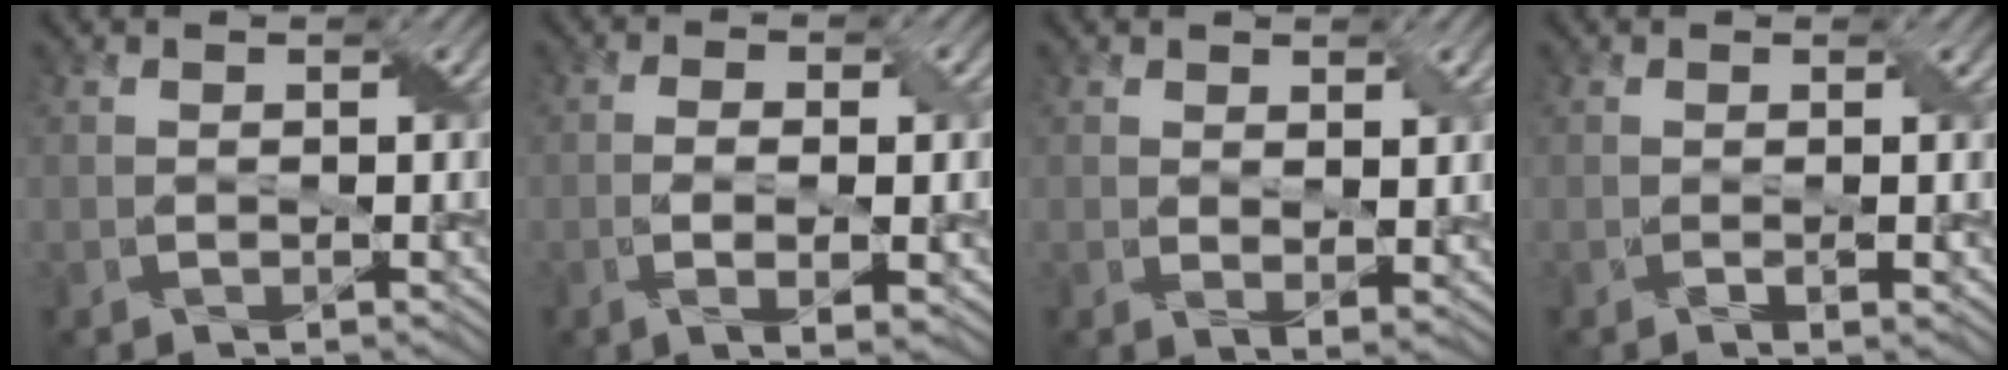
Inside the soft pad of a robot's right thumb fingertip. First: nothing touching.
{"total": 4.9, "force": [-1.2, 1.4, 4.6], "torque": [-0.086, -0.005, -0.015]}
{"total": 2.5, "force": [1.2, 1.1, 1.9], "torque": [-0.043, -0.010, 0.024]}
{"total": 1.6, "force": [0.0, -0.1, 1.6], "torque": [-0.028, 0.001, -0.002]}